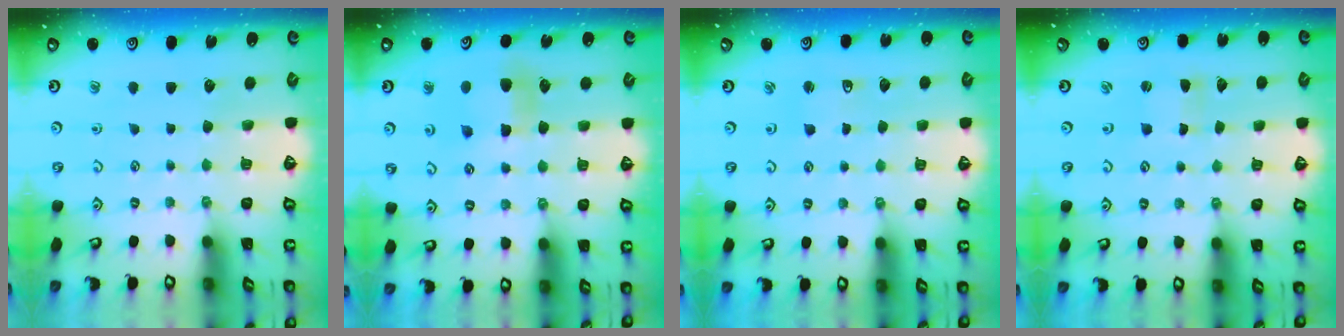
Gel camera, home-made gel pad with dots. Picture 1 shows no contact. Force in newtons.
{"total": 5.8, "press": 5.8, "slide": 0.5}
{"total": 3.2, "press": 3.2, "slide": 0.6}
{"total": 0.8, "press": 0.8, "slide": 0.2}